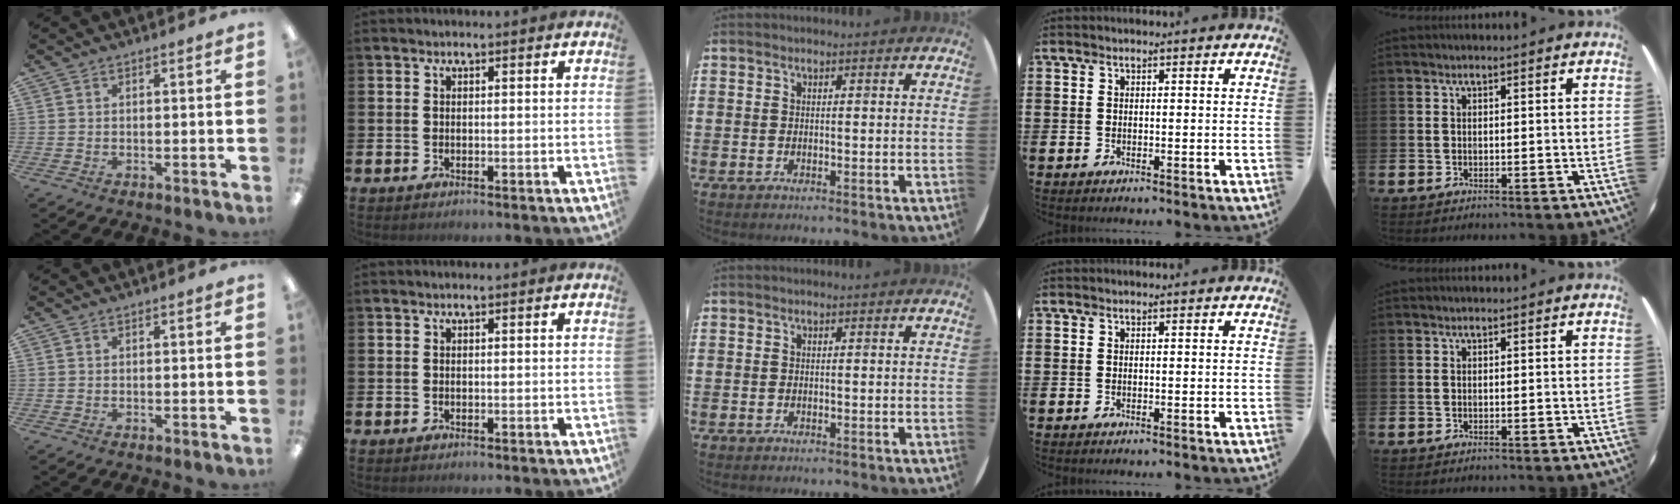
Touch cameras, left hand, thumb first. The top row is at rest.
{}